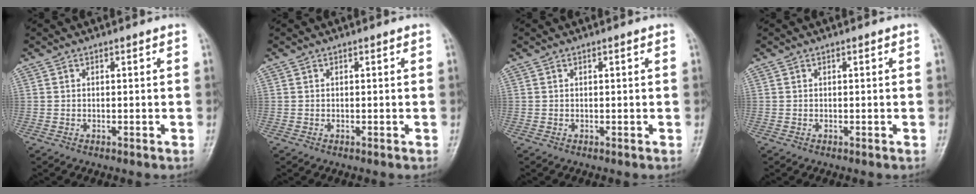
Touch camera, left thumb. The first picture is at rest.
{"total": 0.0}
{"total": 0.0}
{"total": 0.0}